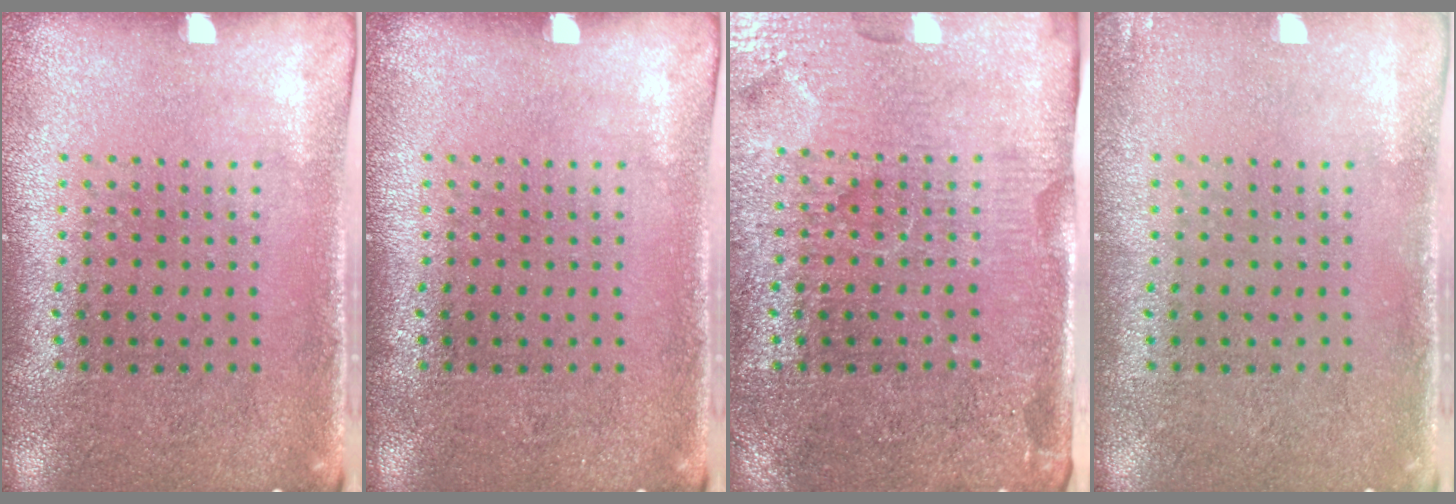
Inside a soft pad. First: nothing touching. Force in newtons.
{"total": 0.0}
{"total": 4.3, "press": 4.0, "slide": 1.5}
{"total": 0.9, "press": 0.9, "slide": 0.2}